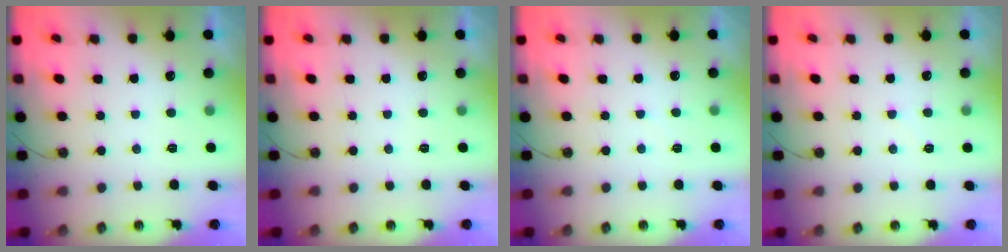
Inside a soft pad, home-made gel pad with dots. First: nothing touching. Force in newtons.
{"total": 0.0}
{"total": 3.3, "press": 3.2, "slide": 0.4}
{"total": 5.2, "press": 5.2, "slide": 0.4}